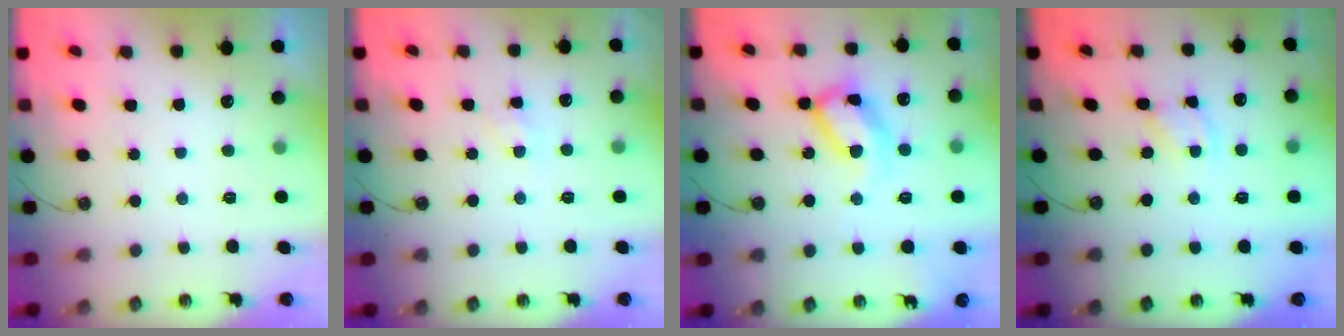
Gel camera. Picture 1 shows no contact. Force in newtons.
{"total": 5.0, "press": 5.0, "slide": 0.5}
{"total": 17.2, "press": 17.2, "slide": 1.5}
{"total": 2.1, "press": 2.1, "slide": 0.3}